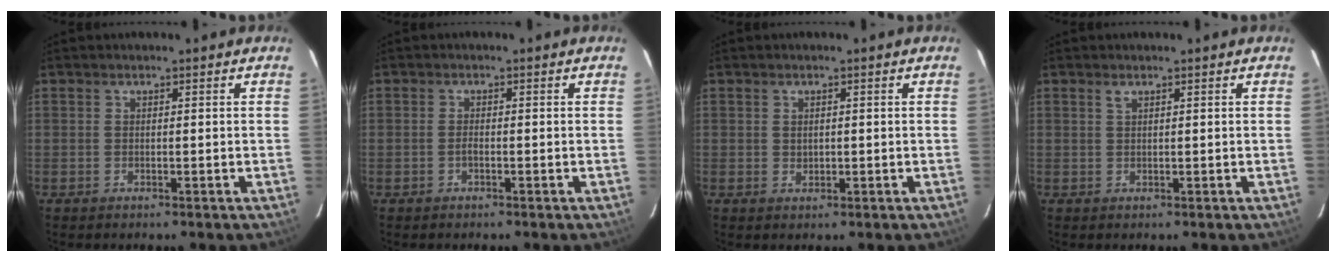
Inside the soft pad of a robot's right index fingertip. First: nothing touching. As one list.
[{"total": 0.7, "force": [-0.4, 0.3, 0.6], "torque": [-0.013, 0.002, -0.009]}, {"total": 1.8, "force": [0.4, 1.6, 0.6], "torque": [-0.007, 0.001, 0.011]}, {"total": 0.7, "force": [0.5, 0.2, 0.5], "torque": [-0.008, 0.002, 0.011]}]